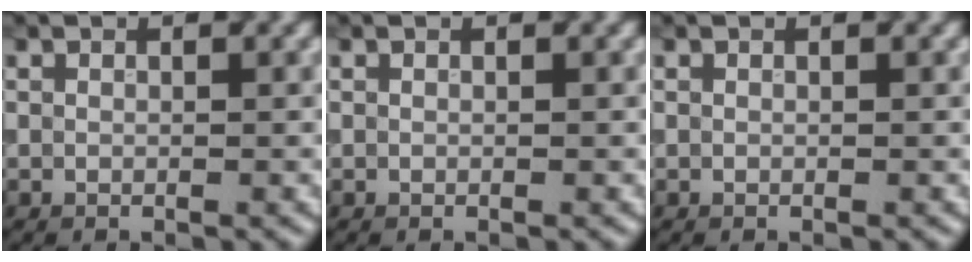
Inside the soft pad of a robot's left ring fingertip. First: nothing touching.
{"total": 0.0}
{"total": 0.0}